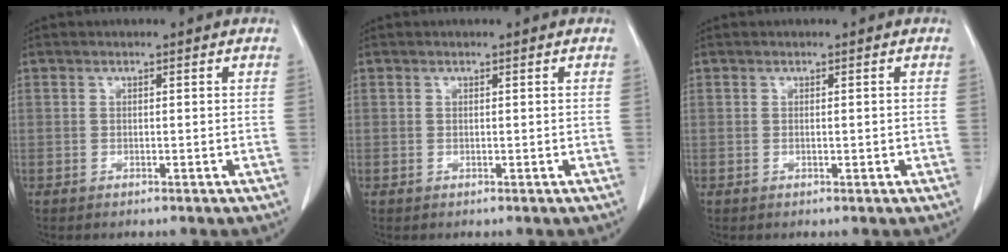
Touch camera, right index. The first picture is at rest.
{"total": 0.0}
{"total": 1.0, "force": [-0.2, 0.3, 0.9], "torque": [-0.020, 0.003, 0.002]}